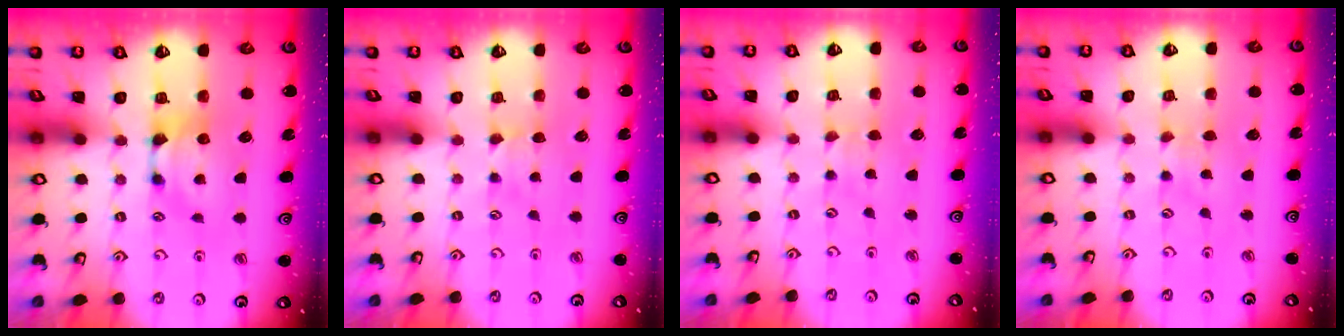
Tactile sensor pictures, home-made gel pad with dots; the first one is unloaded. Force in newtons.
{"total": 2.3, "press": 2.2, "slide": 0.5}
{"total": 3.3, "press": 3.3, "slide": 0.1}
{"total": 1.8, "press": 1.8, "slide": 0.1}